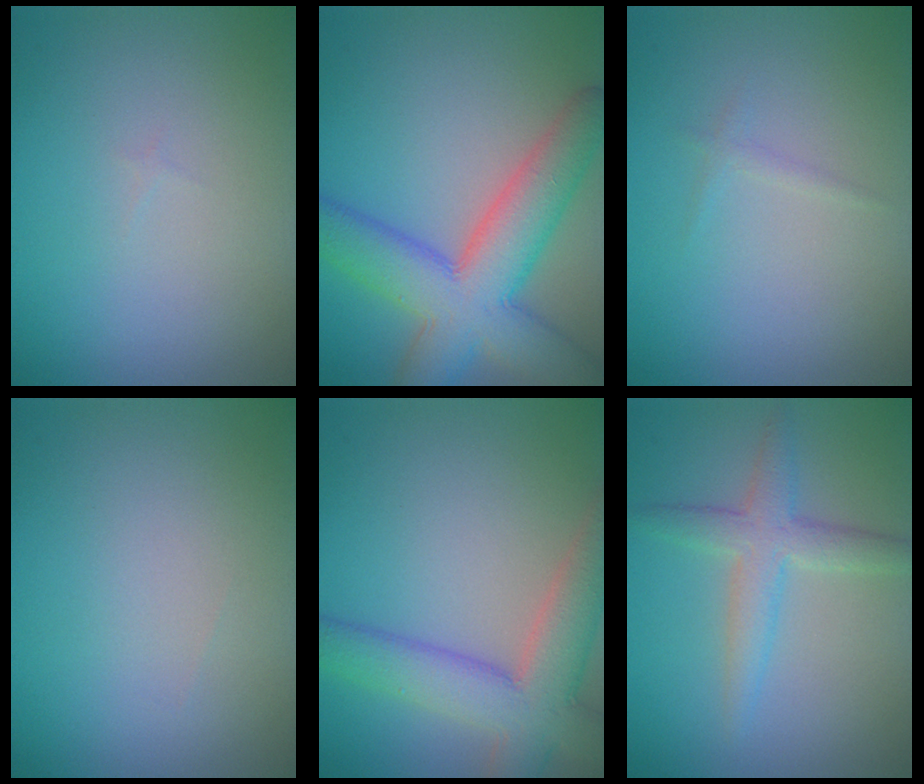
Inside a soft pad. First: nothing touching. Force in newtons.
{"total": 9.2, "press": 9.2, "slide": 0.2}
{"total": 0.6, "press": 0.6, "slide": 0.1}
{"total": 0.0}
{"total": 7.1, "press": 7.1, "slide": 0.3}
{"total": 3.3, "press": 3.3, "slide": 0.1}